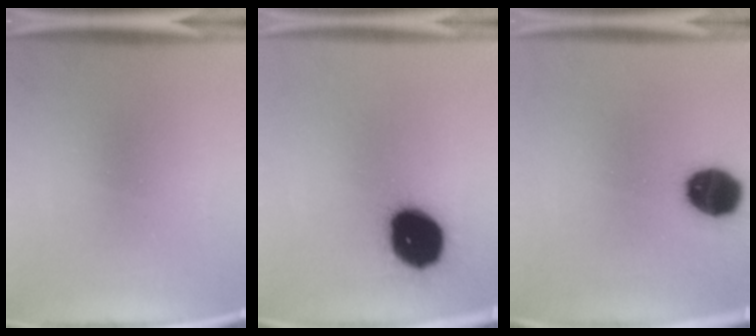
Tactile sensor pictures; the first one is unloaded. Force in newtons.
{"total": 19.1}
{"total": 12.3}